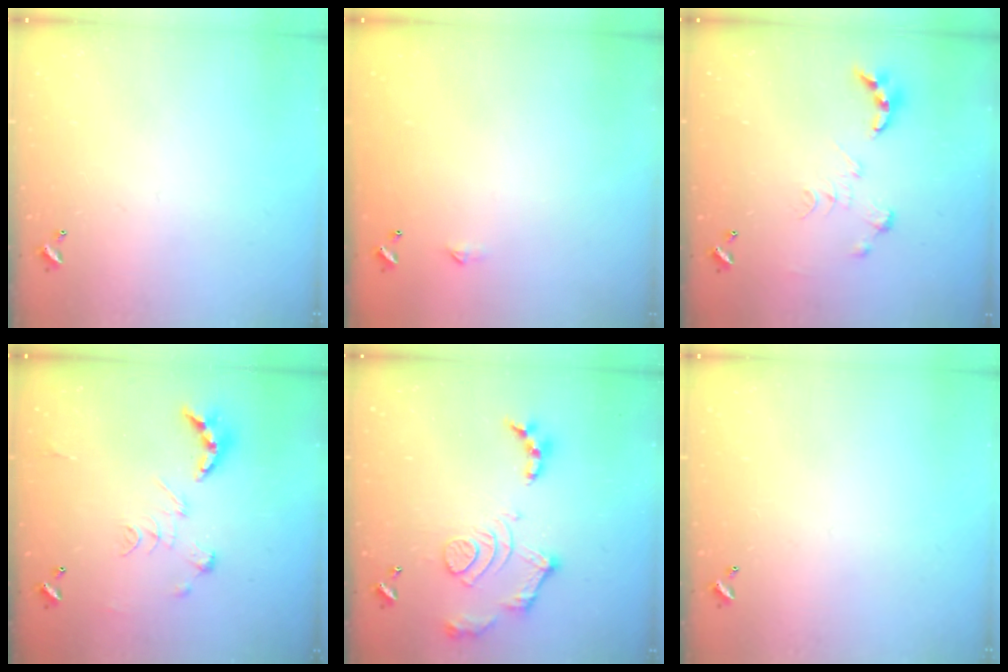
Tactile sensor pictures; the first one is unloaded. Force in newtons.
{"total": 2.3, "press": 2.3, "slide": 0.4}
{"total": 0.0}
{"total": 2.5, "press": 2.0, "slide": 1.5}
{"total": 13.2, "press": 13.2, "slide": 1.2}
{"total": 0.0}